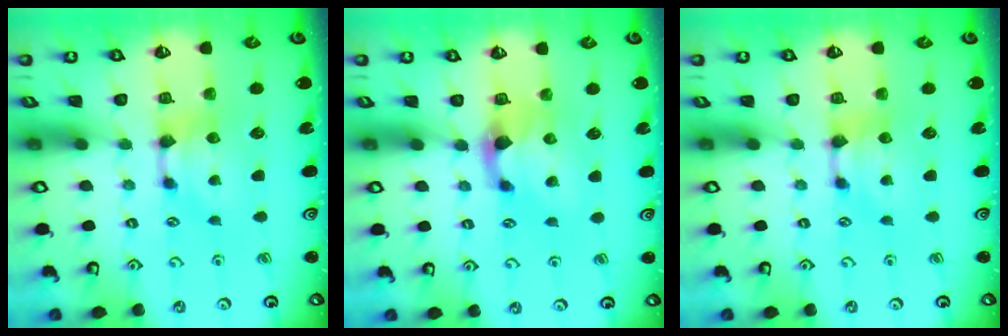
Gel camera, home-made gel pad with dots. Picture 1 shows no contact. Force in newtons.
{"total": 1.6, "press": 1.2, "slide": 1.1}
{"total": 0.0}